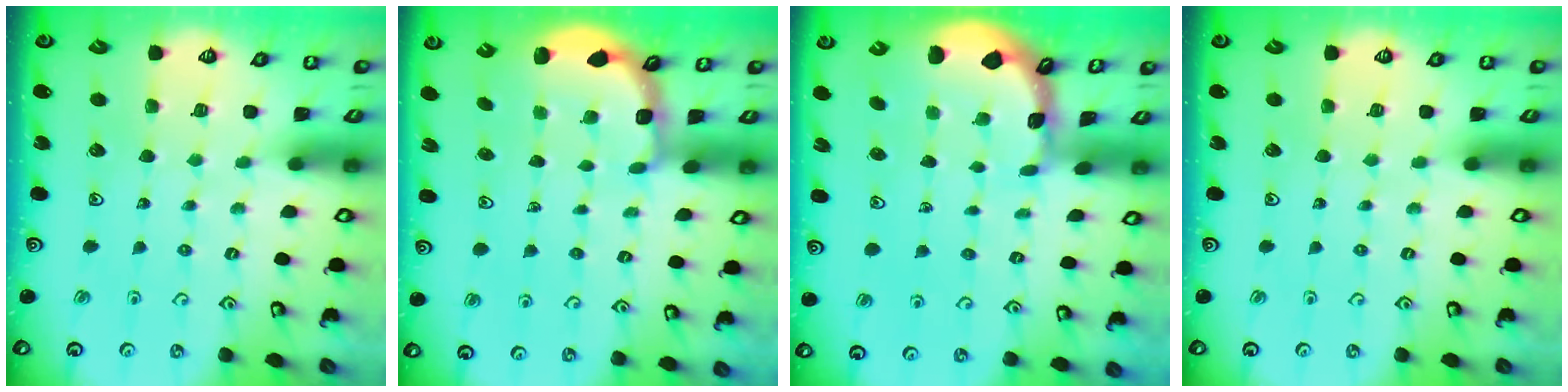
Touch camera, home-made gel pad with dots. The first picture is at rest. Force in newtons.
{"total": 2.7, "press": 2.3, "slide": 1.4}
{"total": 1.0, "press": 1.0, "slide": 0.1}
{"total": 0.0}